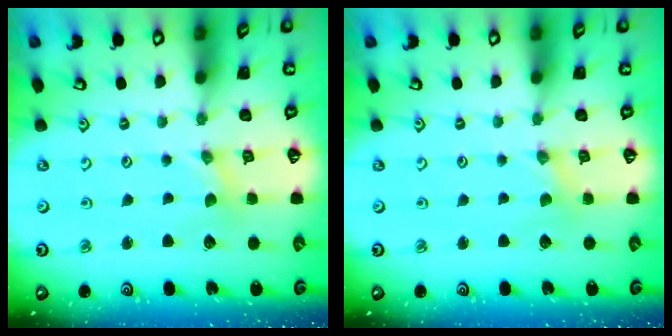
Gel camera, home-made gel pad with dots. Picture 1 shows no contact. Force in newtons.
{"total": 0.0}